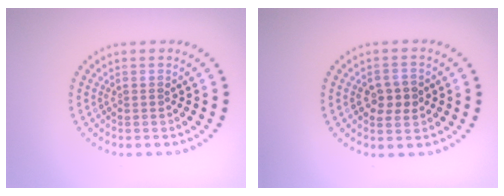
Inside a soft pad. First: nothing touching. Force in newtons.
{"total": 2.7, "press": 2.7, "slide": 0.1}